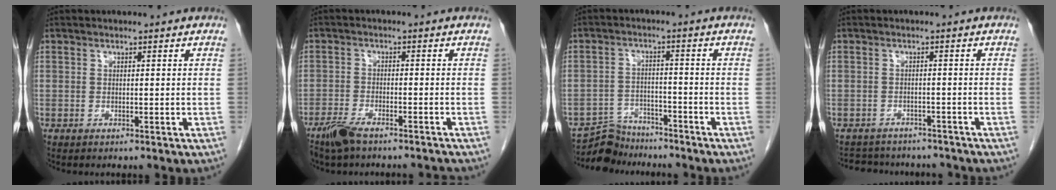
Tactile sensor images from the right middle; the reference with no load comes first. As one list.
[{"total": 6.4, "force": [-5.5, 1.1, 3.1], "torque": [-0.056, -0.010, -0.097]}, {"total": 5.8, "force": [-5.5, 1.8, -0.8], "torque": [0.011, 0.004, -0.097]}, {"total": 9.5, "force": [-8.6, 3.4, 2.1], "torque": [-0.036, 0.011, -0.105]}]